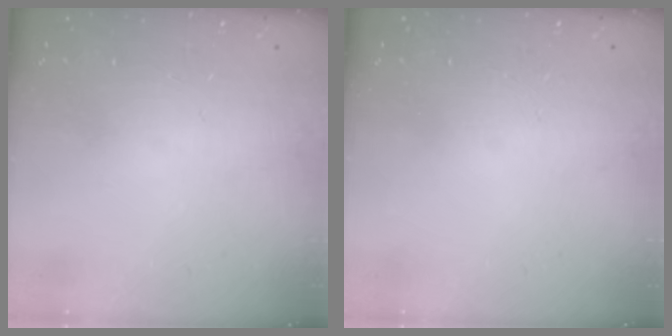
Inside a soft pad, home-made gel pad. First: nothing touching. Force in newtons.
{"total": 0.0}